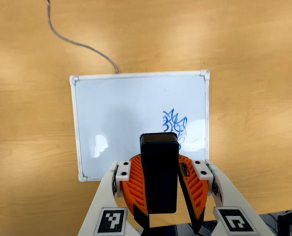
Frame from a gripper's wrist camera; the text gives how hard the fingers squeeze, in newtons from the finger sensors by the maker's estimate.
{"total": 9.7, "left": 9.7, "right": 9.7}